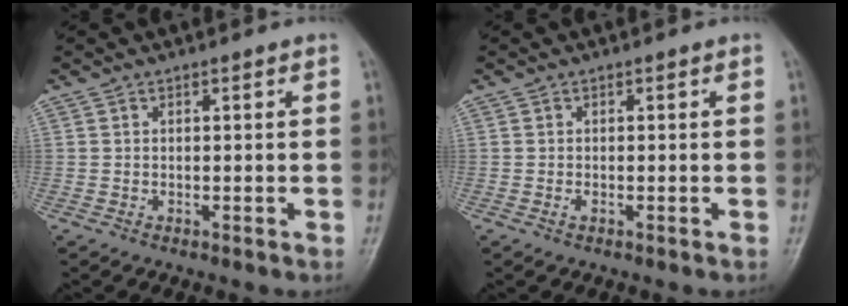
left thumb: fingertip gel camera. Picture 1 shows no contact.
{"total": 0.6, "force": [-0.4, 0.3, 0.3], "torque": [-0.009, -0.001, -0.008]}